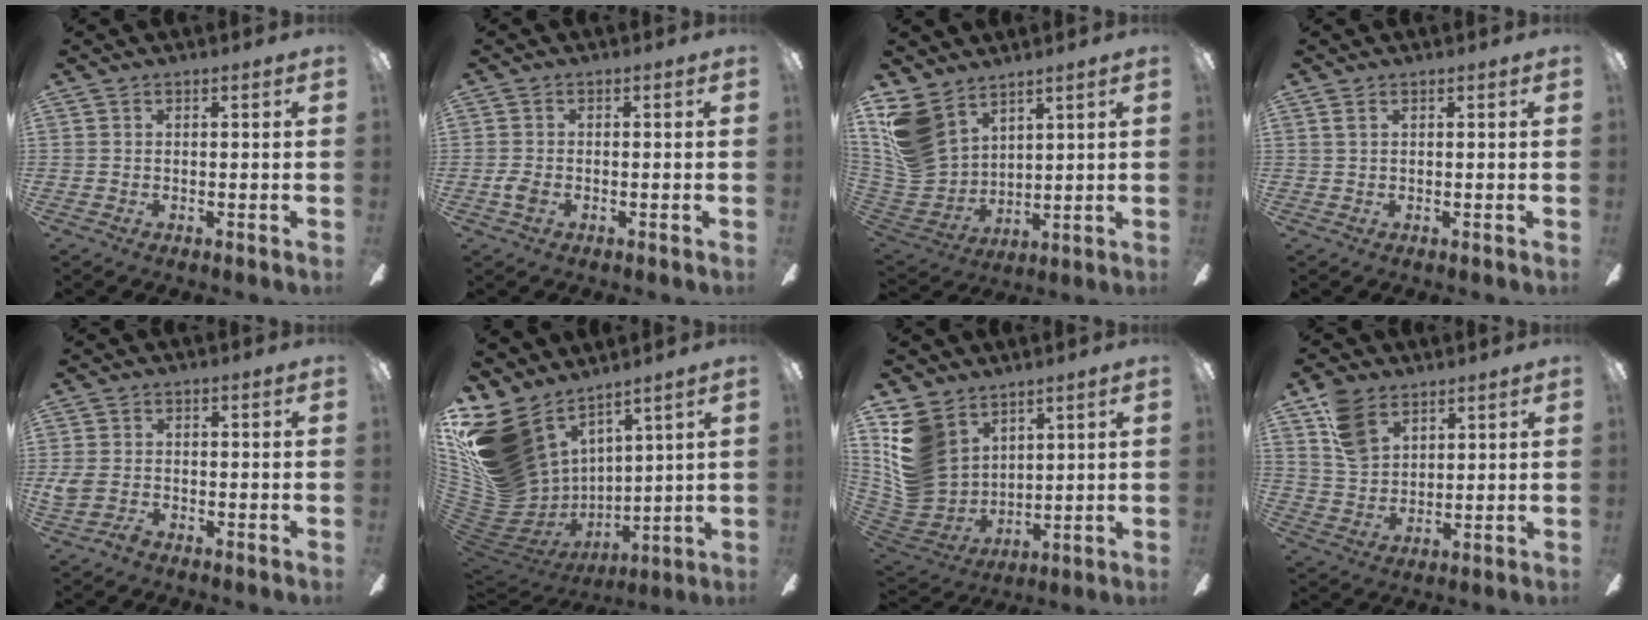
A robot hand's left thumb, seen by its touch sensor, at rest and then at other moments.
{"total": 2.6, "force": [-1.2, 1.4, 1.9], "torque": [-0.045, -0.001, -0.023]}
{"total": 14.6, "force": [8.5, 9.7, 6.8], "torque": [-0.172, -0.036, 0.171]}
{"total": 0.8, "force": [0.3, 0.4, 0.6], "torque": [-0.013, 0.005, 0.005]}
{"total": 3.8, "force": [-2.1, 2.2, 2.2], "torque": [-0.055, 0.004, -0.042]}
{"total": 21.4, "force": [10.1, 14.8, 11.8], "torque": [-0.235, -0.092, 0.225]}
{"total": 14.5, "force": [6.8, 11.1, 6.3], "torque": [-0.176, -0.042, 0.137]}
{"total": 10.1, "force": [6.3, 6.3, 4.6], "torque": [-0.087, -0.017, 0.122]}